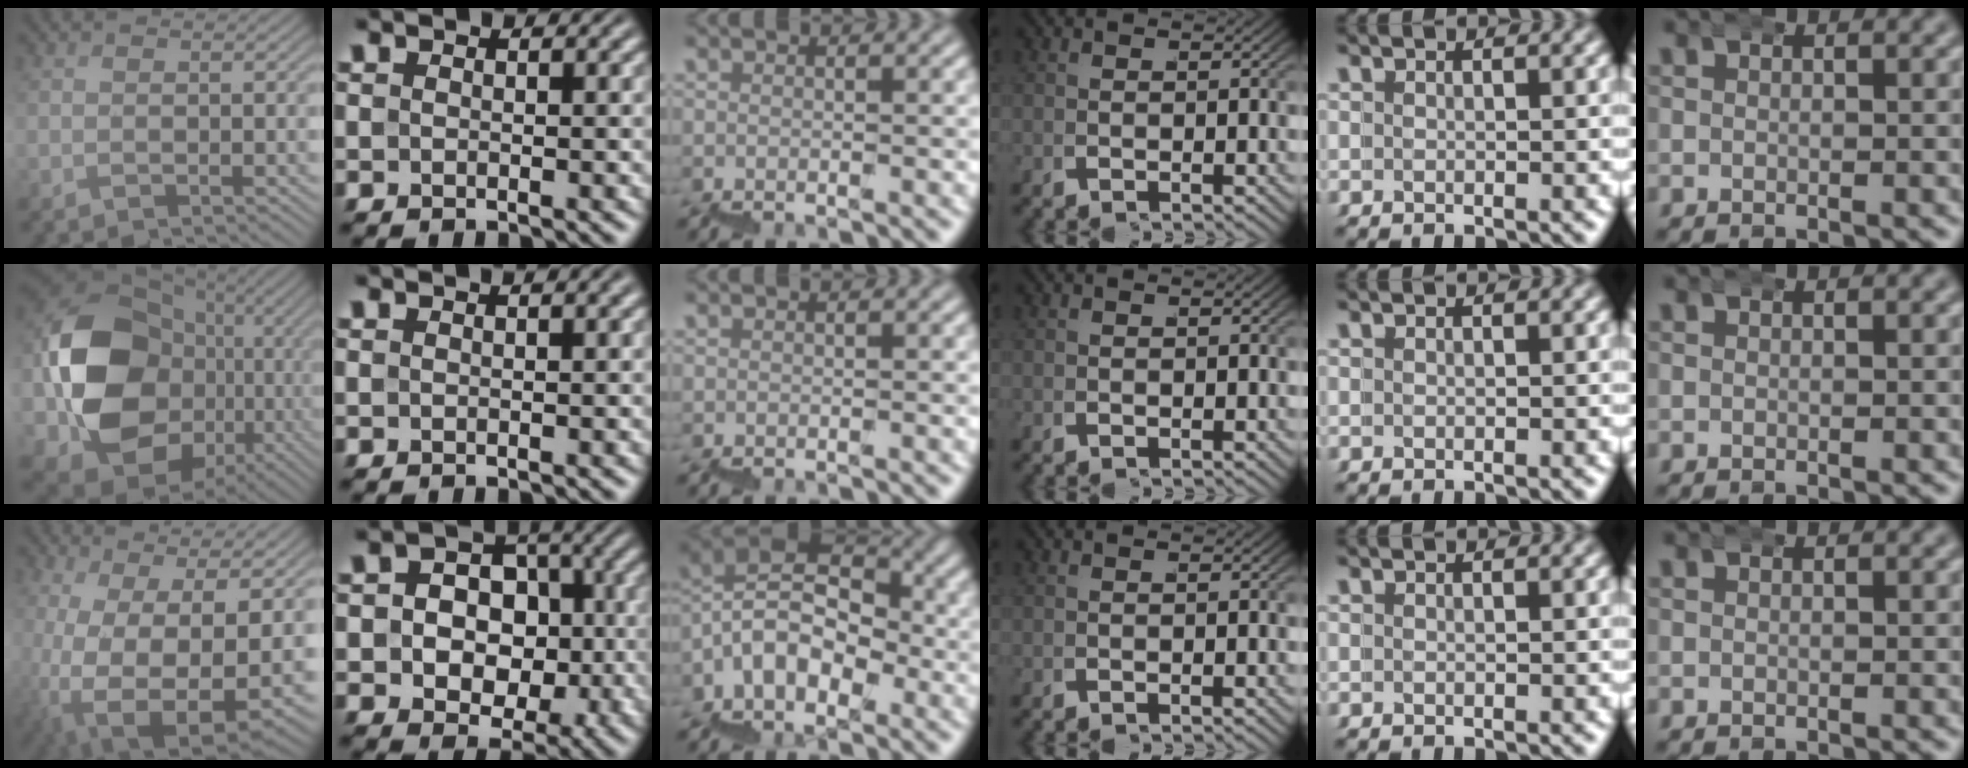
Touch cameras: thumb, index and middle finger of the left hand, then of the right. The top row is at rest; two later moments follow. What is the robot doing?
{"motion": "wrap", "object": "bandana"}